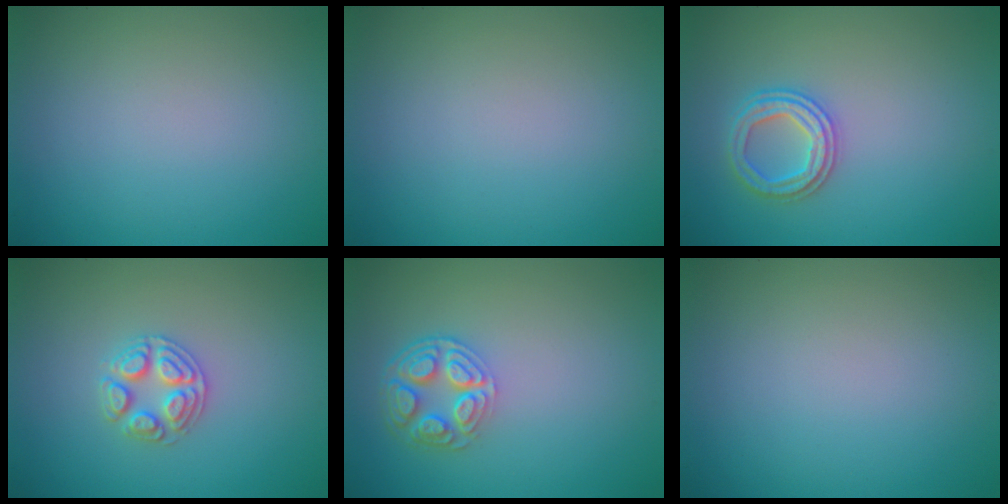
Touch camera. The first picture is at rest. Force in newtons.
{"total": 0.0}
{"total": 2.6, "press": 2.6, "slide": 0.1}
{"total": 2.5, "press": 2.5, "slide": 0.4}
{"total": 4.5, "press": 3.4, "slide": 2.9}
{"total": 0.0}